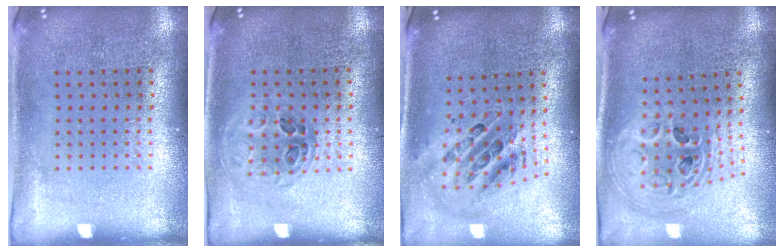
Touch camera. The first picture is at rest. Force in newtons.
{"total": 1.0, "press": 1.0, "slide": 0.2}
{"total": 1.4, "press": 1.2, "slide": 0.6}
{"total": 2.5, "press": 1.8, "slide": 1.7}